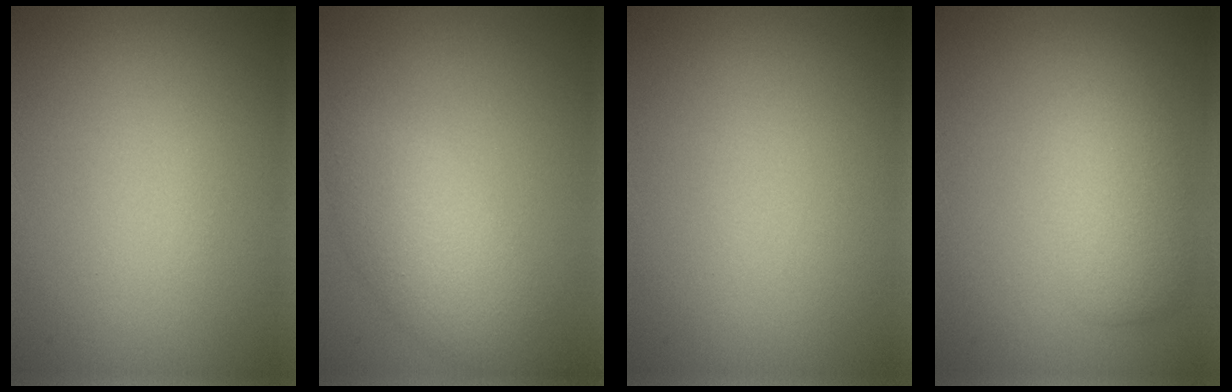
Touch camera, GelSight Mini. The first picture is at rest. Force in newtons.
{"total": 4.5, "press": 4.5, "slide": 0.1}
{"total": 0.0}
{"total": 4.0, "press": 4.0, "slide": 0.1}